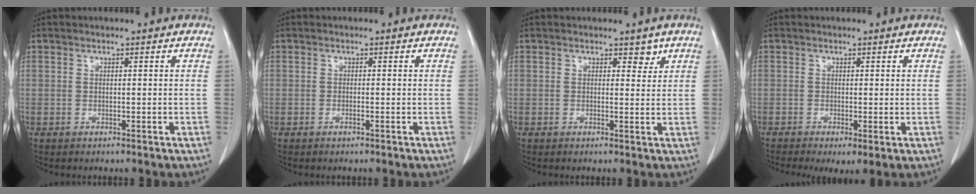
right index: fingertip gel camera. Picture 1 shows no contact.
{"total": 0.5, "force": [-0.2, 0.0, 0.5], "torque": [-0.011, -0.001, -0.002]}
{"total": 2.0, "force": [1.5, 1.1, 0.7], "torque": [-0.001, -0.007, 0.018]}
{"total": 3.5, "force": [-1.2, 1.0, 3.1], "torque": [-0.046, -0.014, -0.015]}